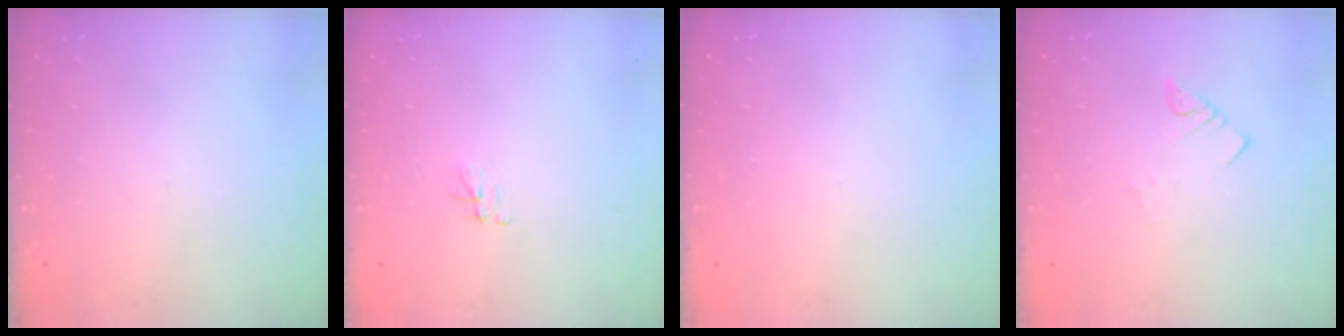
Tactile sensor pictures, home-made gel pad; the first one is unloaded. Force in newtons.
{"total": 3.1, "press": 3.1, "slide": 0.4}
{"total": 0.7, "press": 0.6, "slide": 0.1}
{"total": 1.9, "press": 1.9, "slide": 0.1}